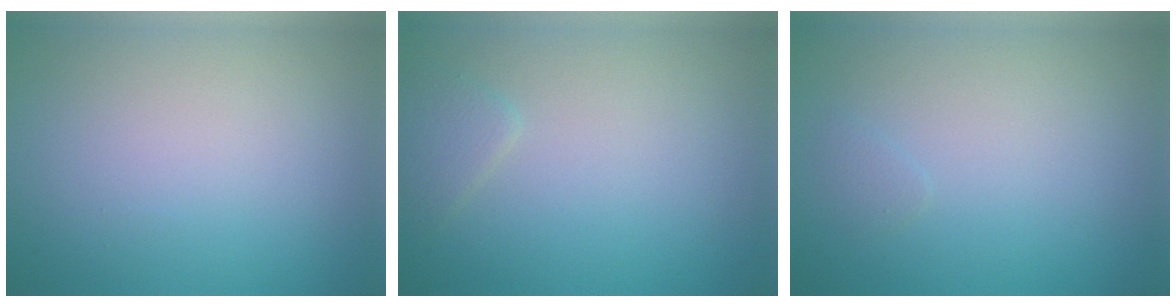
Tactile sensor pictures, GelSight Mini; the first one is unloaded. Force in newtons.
{"total": 1.3, "press": 1.3, "slide": 0.1}
{"total": 0.6, "press": 0.5, "slide": 0.1}